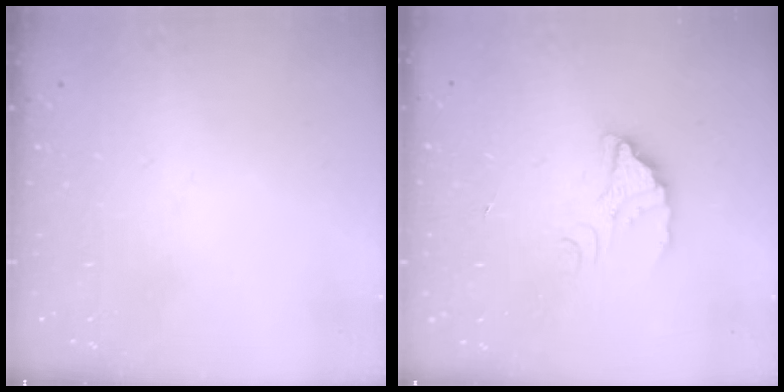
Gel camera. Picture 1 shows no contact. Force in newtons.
{"total": 2.1, "press": 2.1, "slide": 0.2}